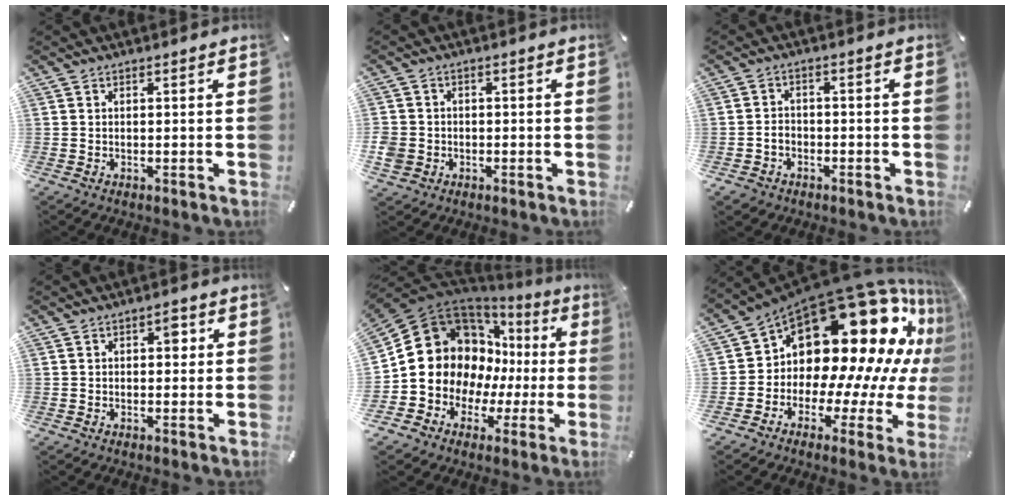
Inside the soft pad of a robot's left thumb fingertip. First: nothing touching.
{"total": 4.2, "force": [-1.4, 3.8, 1.2], "torque": [-0.032, 0.004, -0.026]}
{"total": 3.7, "force": [-1.6, 3.0, 1.3], "torque": [-0.030, 0.008, -0.033]}
{"total": 2.8, "force": [0.4, 1.8, 2.1], "torque": [-0.021, 0.001, -0.002]}
{"total": 16.1, "force": [2.9, 14.4, 6.4], "torque": [-0.110, -0.035, 0.076]}
{"total": 25.4, "force": [12.6, 13.3, 17.5], "torque": [-0.240, -0.152, 0.241]}